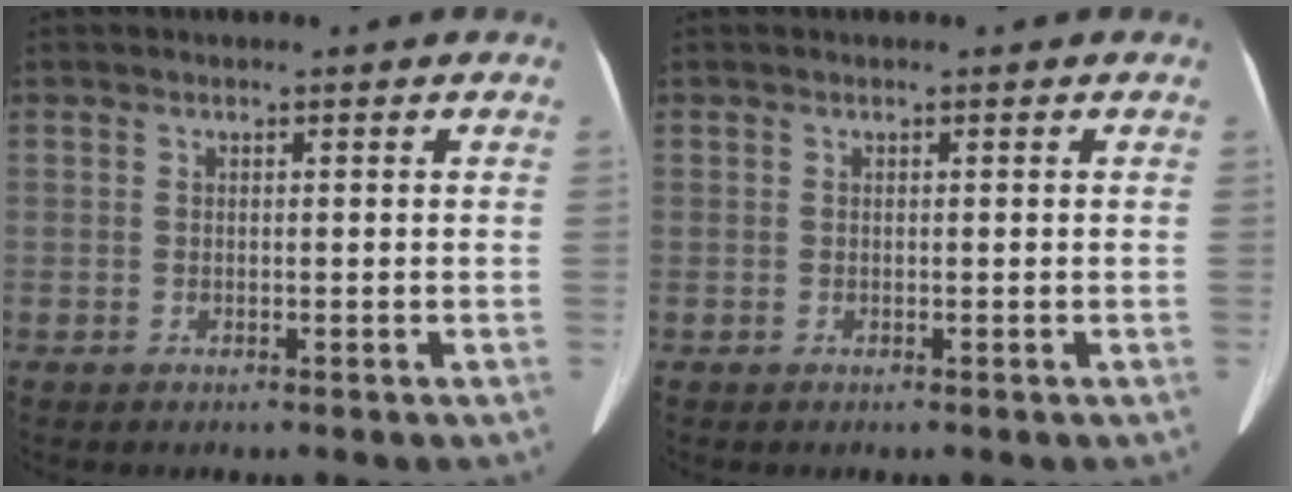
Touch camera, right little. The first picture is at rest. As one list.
[{"total": 0.0}]